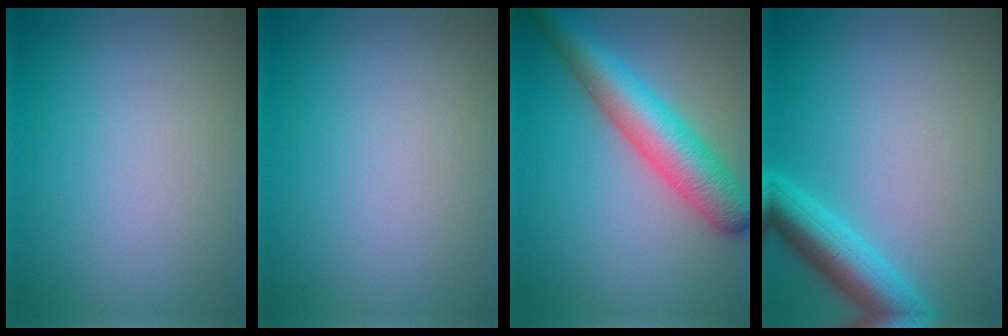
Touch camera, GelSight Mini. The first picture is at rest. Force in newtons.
{"total": 0.0}
{"total": 7.0, "press": 7.0, "slide": 0.3}
{"total": 5.3, "press": 5.3, "slide": 0.2}